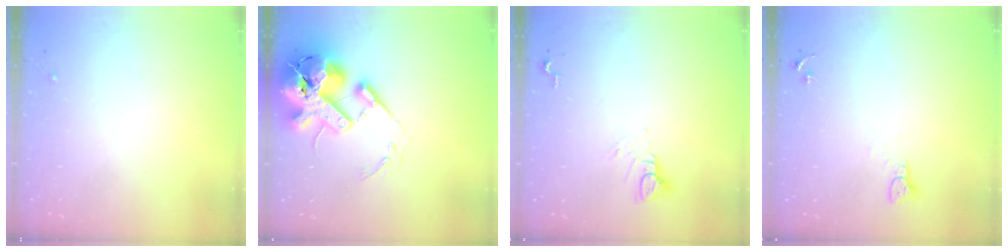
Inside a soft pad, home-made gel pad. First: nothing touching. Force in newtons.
{"total": 23.0, "press": 22.7, "slide": 3.8}
{"total": 5.6, "press": 5.6, "slide": 0.4}
{"total": 2.3, "press": 2.3, "slide": 0.2}